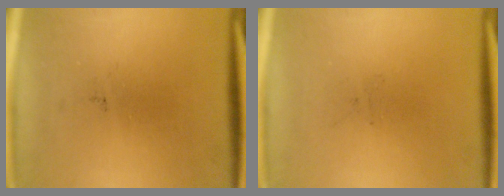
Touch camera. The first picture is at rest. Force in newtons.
{"total": 0.0}